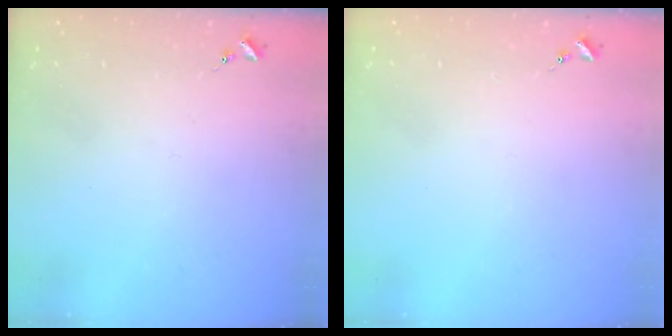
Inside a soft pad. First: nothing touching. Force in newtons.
{"total": 0.0}